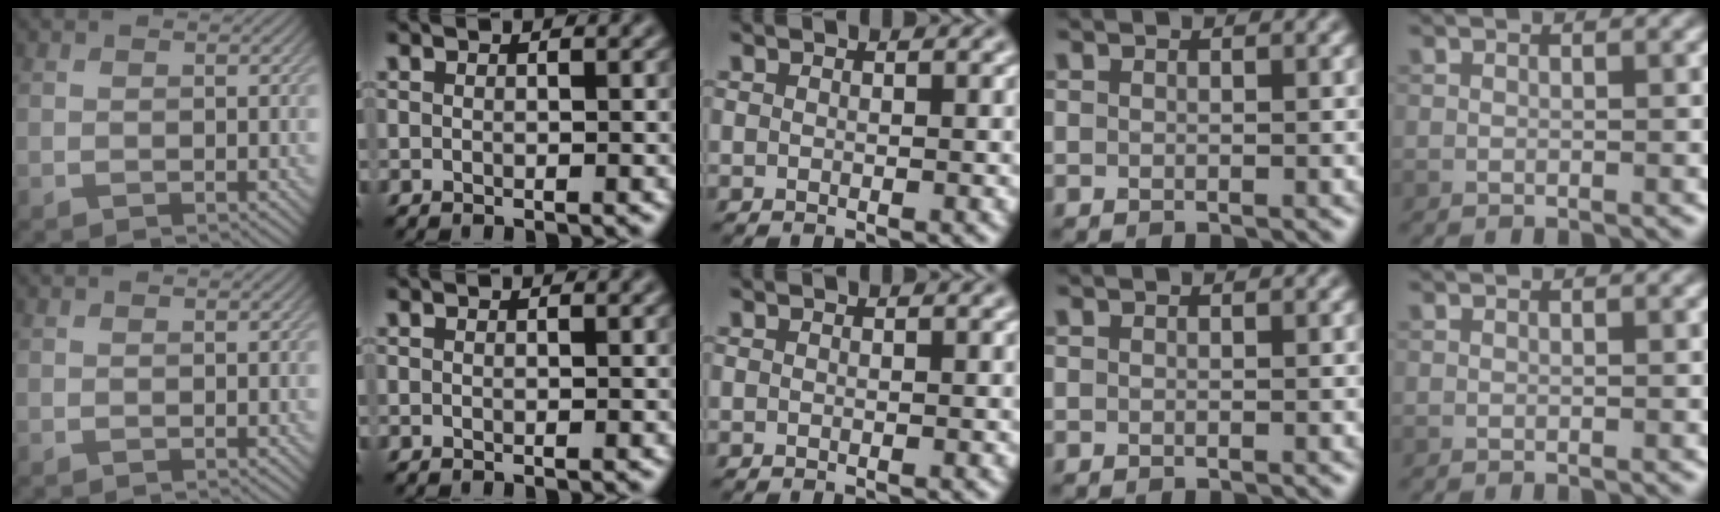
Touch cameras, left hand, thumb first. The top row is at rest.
{}